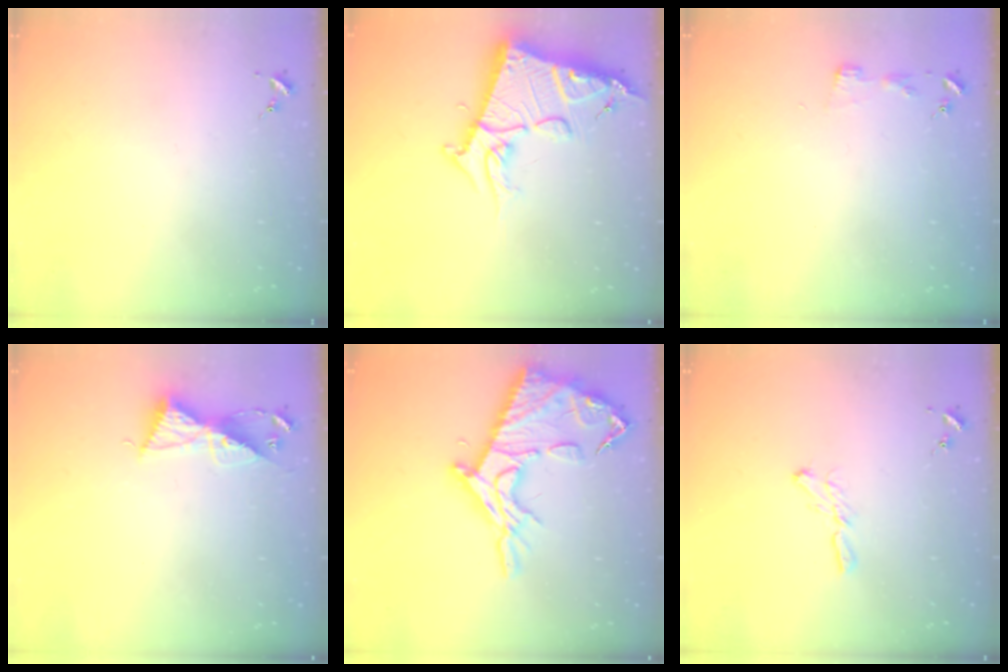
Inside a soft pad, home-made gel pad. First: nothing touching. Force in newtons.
{"total": 18.5, "press": 18.4, "slide": 1.8}
{"total": 2.9, "press": 2.9, "slide": 0.3}
{"total": 8.8, "press": 8.7, "slide": 0.5}
{"total": 19.4, "press": 19.4, "slide": 1.4}
{"total": 5.6, "press": 5.6, "slide": 0.2}